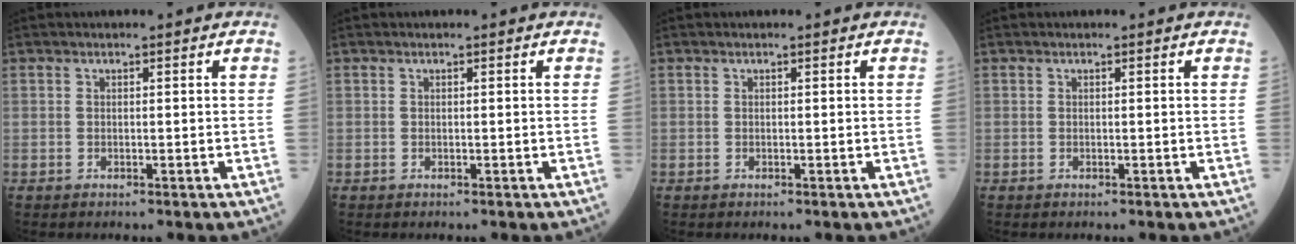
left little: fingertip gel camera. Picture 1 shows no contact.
{"total": 0.0}
{"total": 0.0}
{"total": 0.0}